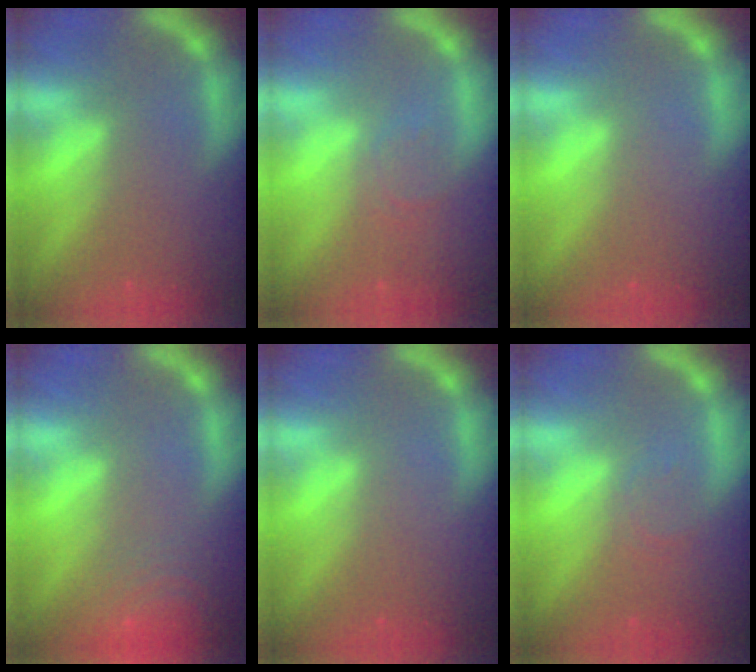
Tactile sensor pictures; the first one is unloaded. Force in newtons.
{"total": 1.9}
{"total": 0.0}
{"total": 8.5}
{"total": 0.0}
{"total": 1.5}